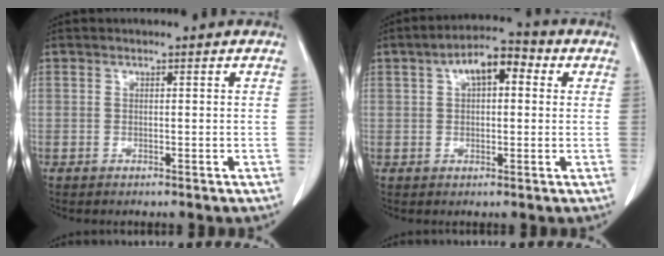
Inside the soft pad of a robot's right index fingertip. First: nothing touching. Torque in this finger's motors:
{"motor_torque": [0.47, 0.10, 0.21, 0.05]}